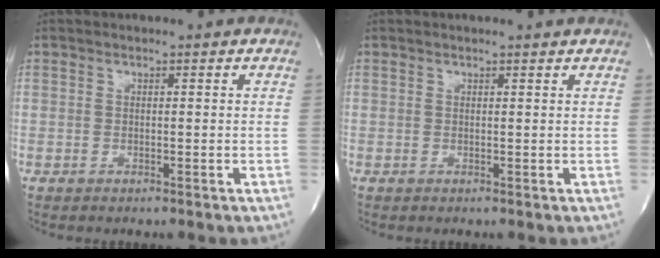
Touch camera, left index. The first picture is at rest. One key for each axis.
{"total": 1.0, "fx": 0.9, "fy": -0.2, "fz": 0.3, "tx": -0.012, "ty": -0.002, "tz": 0.012}